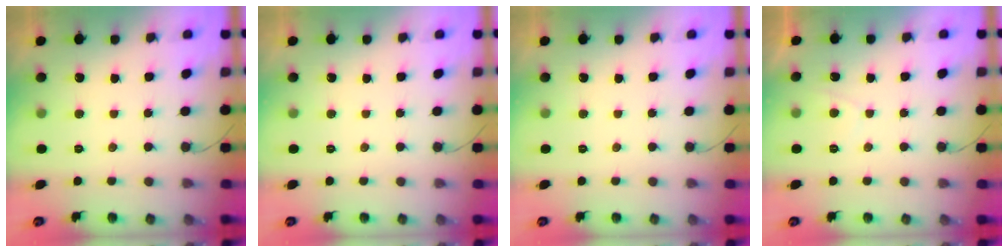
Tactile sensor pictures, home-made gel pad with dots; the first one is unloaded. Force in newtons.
{"total": 0.0}
{"total": 0.0}
{"total": 1.0, "press": 0.8, "slide": 0.6}